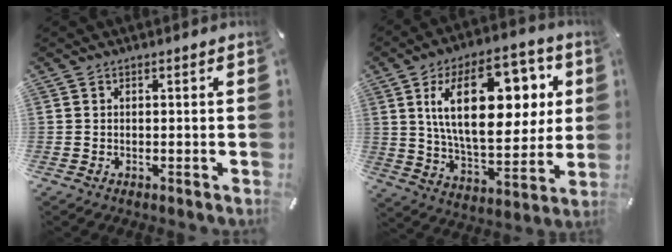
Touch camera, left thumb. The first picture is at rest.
{"total": 24.9, "force": [8.3, 13.2, 19.4], "torque": [-0.322, -0.014, 0.131]}